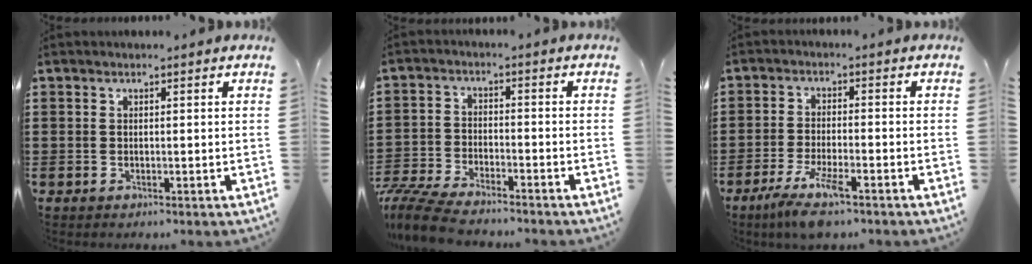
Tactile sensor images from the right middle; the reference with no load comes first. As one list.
[{"total": 6.8, "force": [-6.4, 0.9, 2.2], "torque": [-0.065, -0.003, -0.129]}, {"total": 6.2, "force": [-4.2, 0.8, 4.5], "torque": [-0.105, -0.021, -0.081]}]